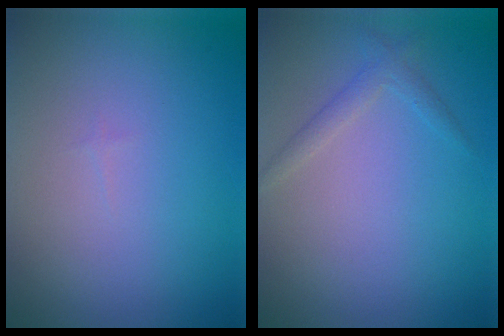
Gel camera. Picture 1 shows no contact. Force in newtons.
{"total": 1.3, "press": 1.3, "slide": 0.1}